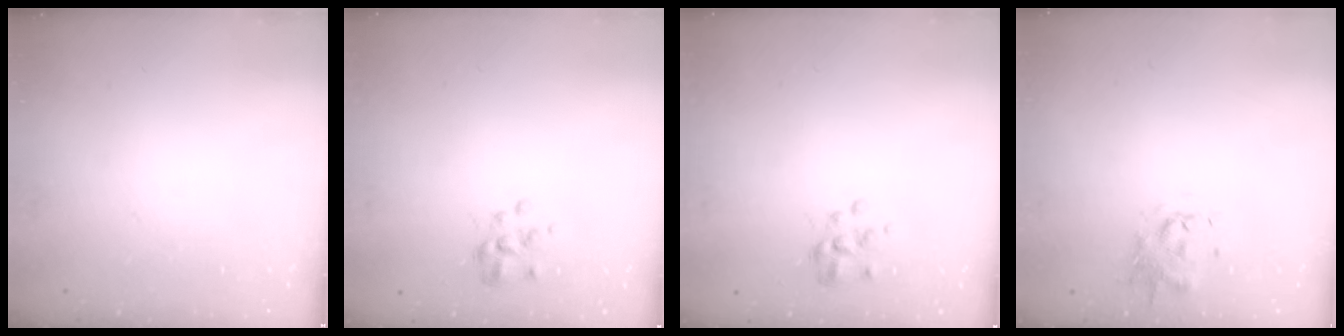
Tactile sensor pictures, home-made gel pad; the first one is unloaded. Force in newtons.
{"total": 2.7, "press": 2.6, "slide": 0.6}
{"total": 2.7, "press": 2.6, "slide": 0.6}
{"total": 1.0, "press": 0.9, "slide": 0.3}